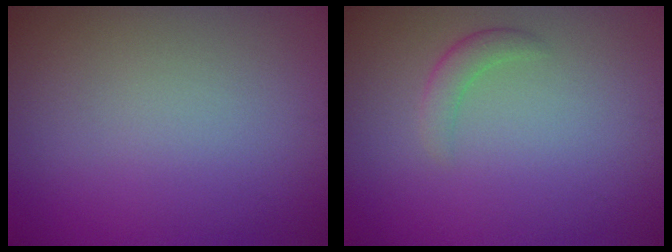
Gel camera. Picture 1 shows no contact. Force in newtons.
{"total": 1.6, "press": 1.6, "slide": 0.0}